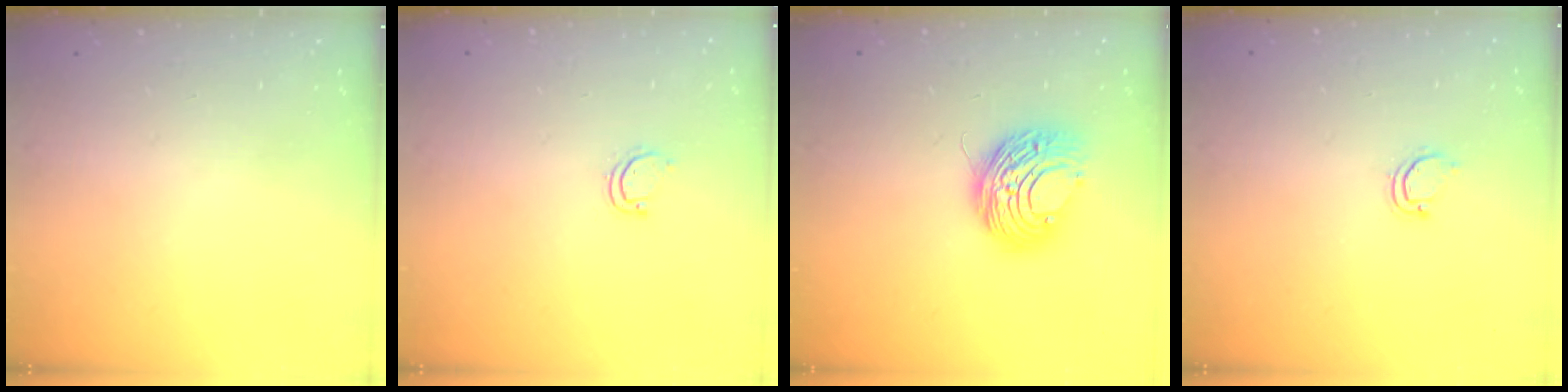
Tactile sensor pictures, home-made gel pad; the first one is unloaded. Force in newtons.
{"total": 4.1, "press": 4.1, "slide": 0.3}
{"total": 10.0, "press": 10.0, "slide": 0.9}
{"total": 3.1, "press": 3.1, "slide": 0.2}